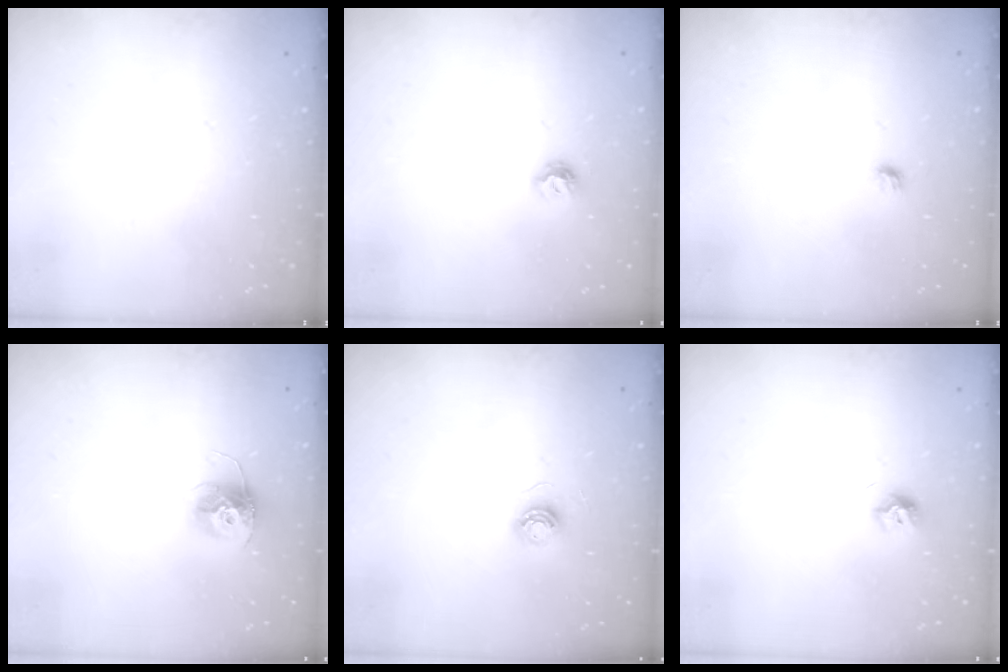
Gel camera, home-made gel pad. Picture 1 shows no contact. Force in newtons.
{"total": 6.4, "press": 6.4, "slide": 0.7}
{"total": 3.7, "press": 3.6, "slide": 0.8}
{"total": 10.9, "press": 10.9, "slide": 0.7}
{"total": 5.6, "press": 5.6, "slide": 0.3}
{"total": 7.6, "press": 7.6, "slide": 0.7}